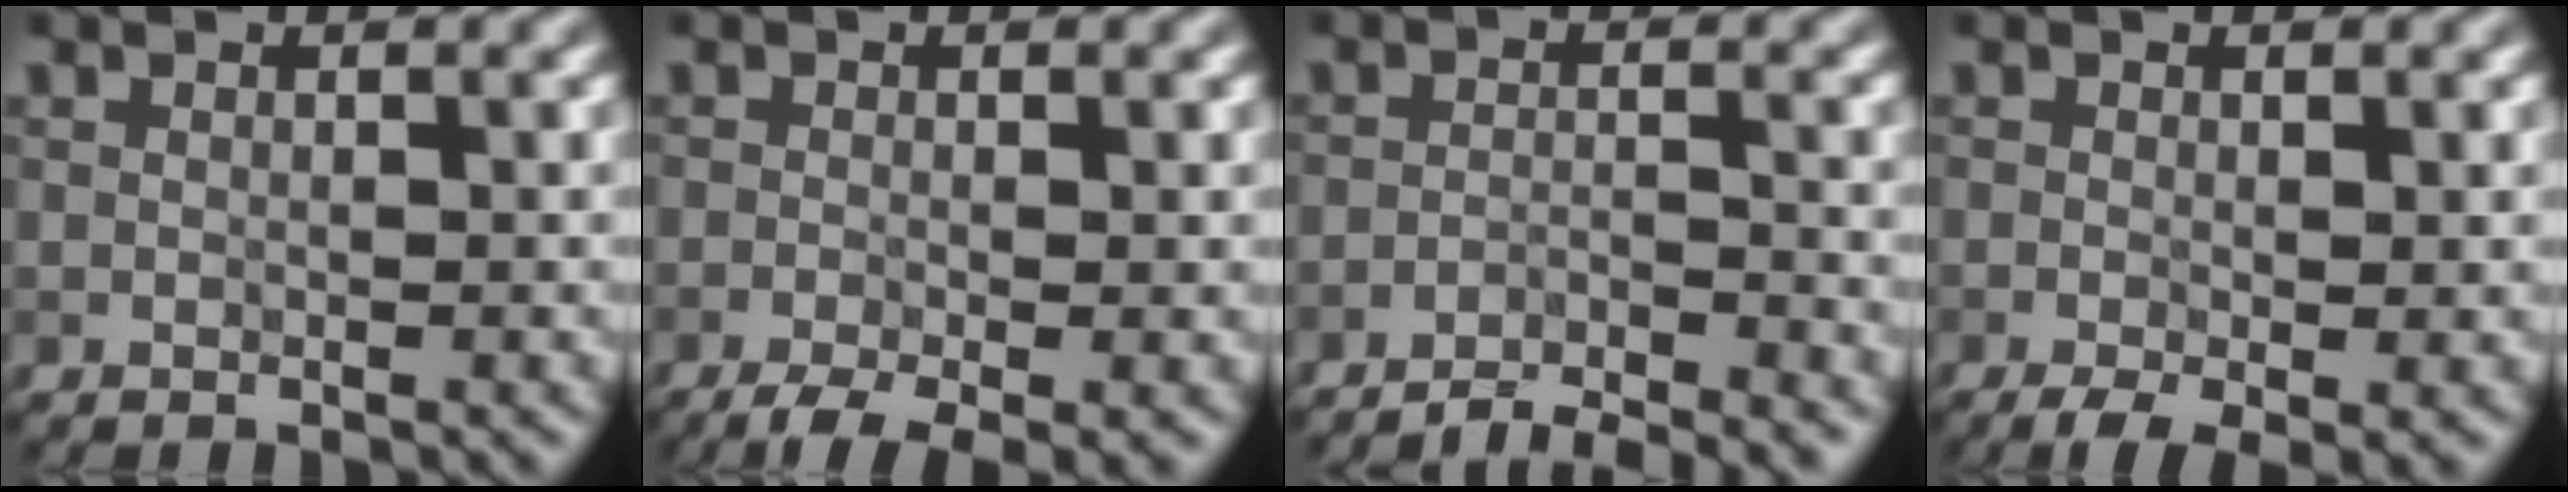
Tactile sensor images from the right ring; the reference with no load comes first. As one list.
[{"total": 4.6, "force": [-2.6, 1.2, 3.6], "torque": [-0.057, -0.010, -0.046]}, {"total": 4.6, "force": [-4.2, 0.5, 1.7], "torque": [-0.023, 0.002, -0.077]}, {"total": 3.4, "force": [-1.4, 0.9, 3.0], "torque": [-0.052, -0.009, -0.023]}]